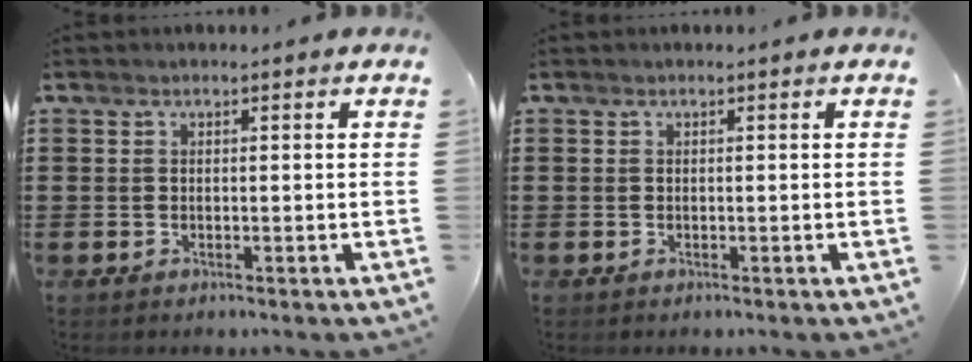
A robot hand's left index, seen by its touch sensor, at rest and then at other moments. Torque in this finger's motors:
{"motor_torque": [0.00, 0.00, 0.05, -0.01]}